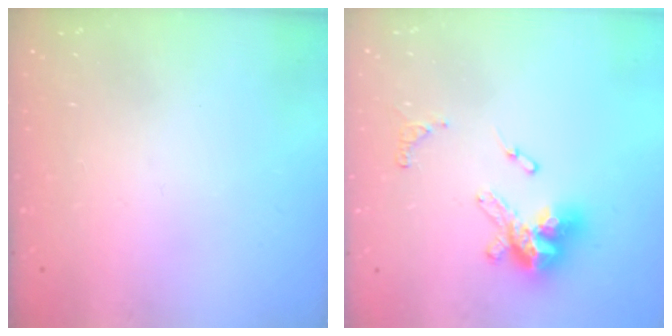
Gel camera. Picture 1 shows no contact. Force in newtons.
{"total": 13.4, "press": 13.4, "slide": 1.3}